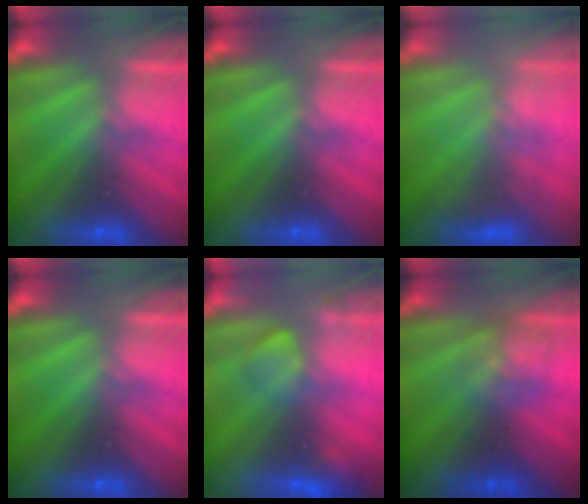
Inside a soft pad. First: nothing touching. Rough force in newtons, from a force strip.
{"total": 0.0}
{"total": 2.6}
{"total": 0.0}
{"total": 2.4}
{"total": 2.8}